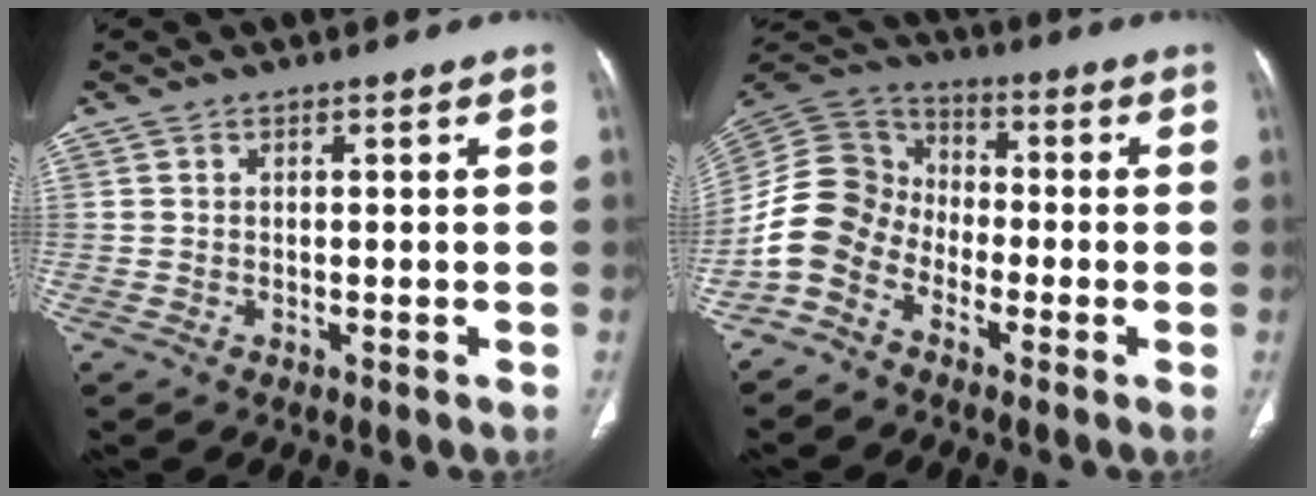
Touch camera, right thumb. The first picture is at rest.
{"total": 11.2, "force": [-5.2, 8.4, 5.2], "torque": [-0.096, 0.055, -0.121]}